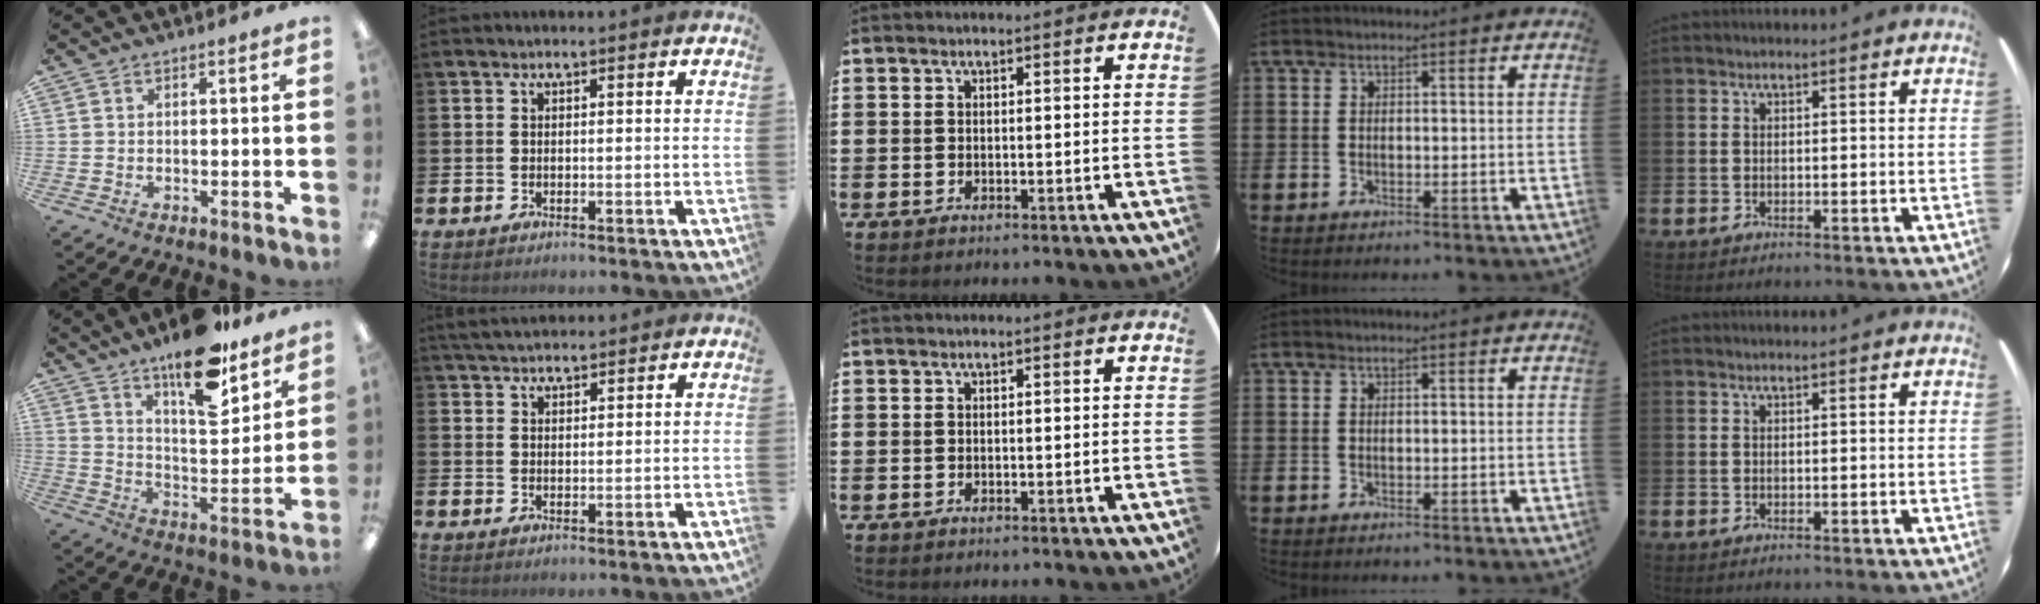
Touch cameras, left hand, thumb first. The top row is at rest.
{"thumb": {"total": 17.4, "force": [13.3, 5.7, 9.6], "torque": [-0.145, -0.089, 0.223]}, "index": {"total": 3.6, "force": [3.5, 0.7, 0.7], "torque": [-0.020, -0.012, 0.066]}}